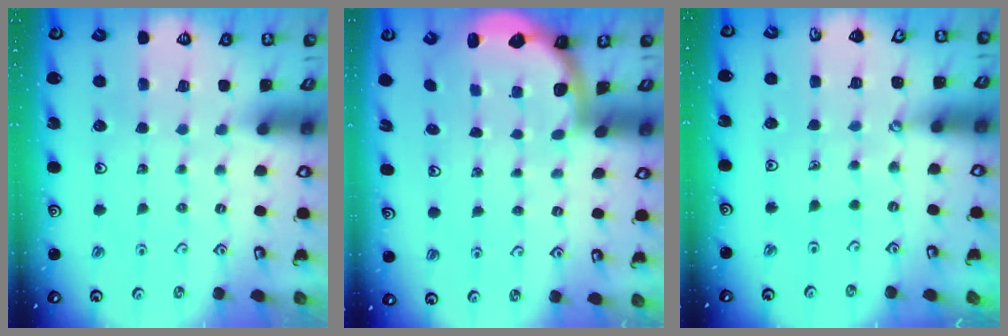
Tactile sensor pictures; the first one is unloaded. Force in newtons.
{"total": 2.4, "press": 1.9, "slide": 1.4}
{"total": 0.6, "press": 0.6, "slide": 0.1}